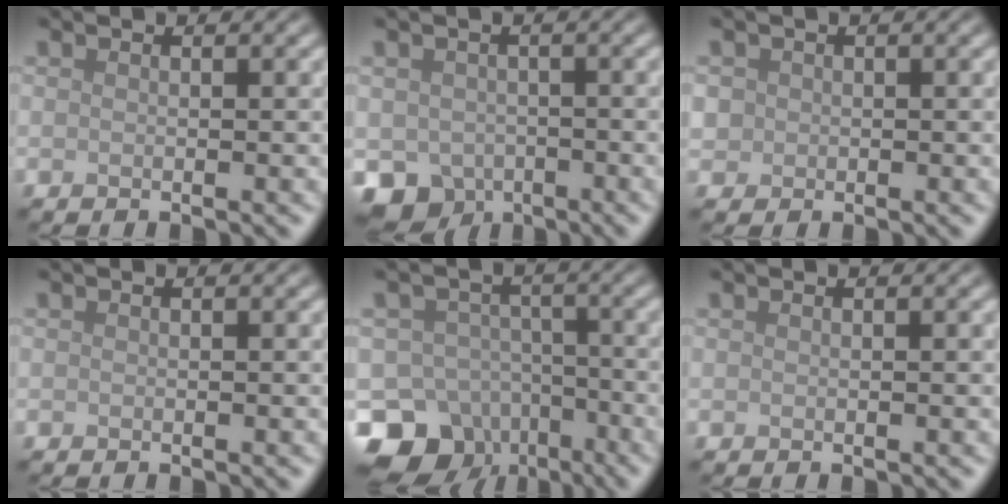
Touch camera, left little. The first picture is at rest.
{"total": 5.8, "force": [-3.2, 4.4, 1.9], "torque": [-0.039, -0.033, -0.044]}
{"total": 1.3, "force": [0.0, 1.3, 0.1], "torque": [0.004, -0.002, 0.001]}
{"total": 0.0}
{"total": 11.9, "force": [-7.8, 8.2, 3.5], "torque": [-0.064, -0.014, -0.117]}
{"total": 0.0}